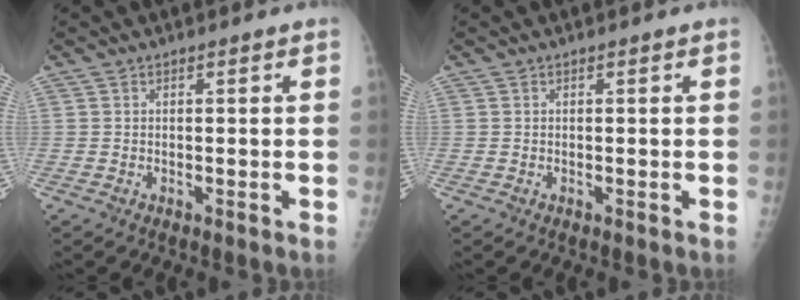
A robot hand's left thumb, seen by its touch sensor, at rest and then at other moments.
{"total": 0.0}